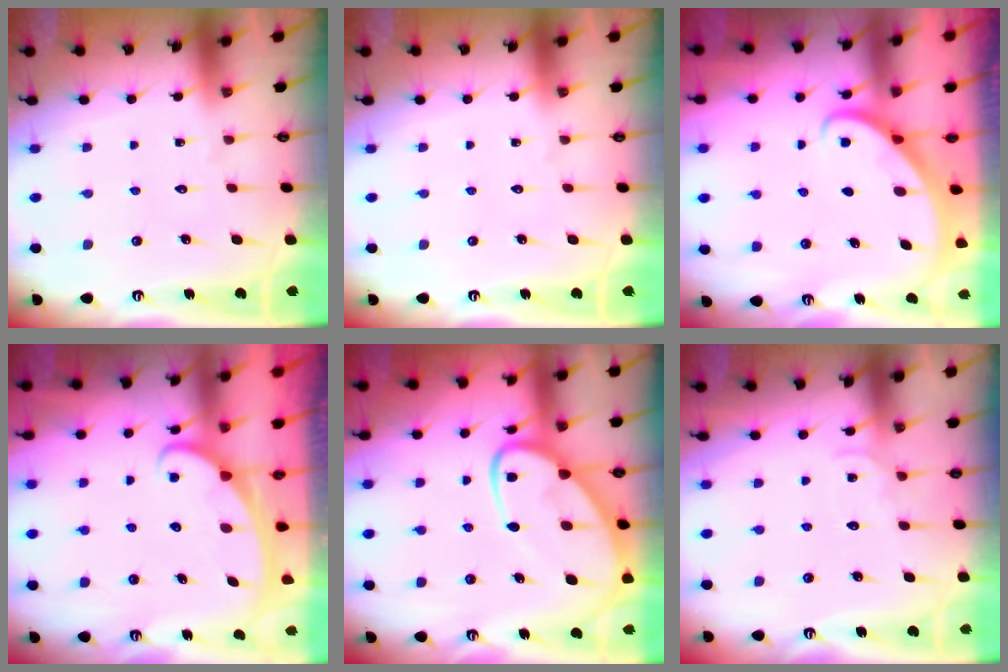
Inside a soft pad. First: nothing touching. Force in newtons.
{"total": 0.0}
{"total": 2.8, "press": 2.8, "slide": 0.2}
{"total": 2.4, "press": 2.4, "slide": 0.3}
{"total": 12.3, "press": 12.3, "slide": 1.2}
{"total": 5.9, "press": 5.9, "slide": 0.5}